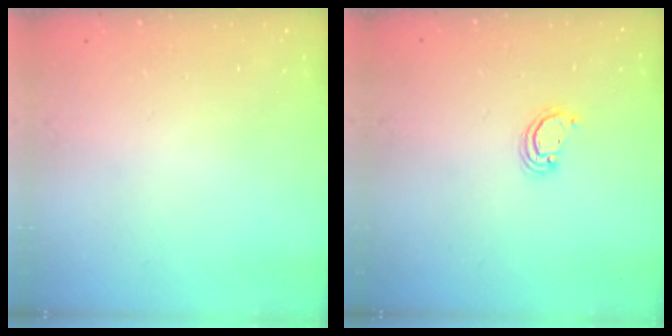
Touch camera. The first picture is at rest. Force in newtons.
{"total": 2.1, "press": 2.1, "slide": 0.1}